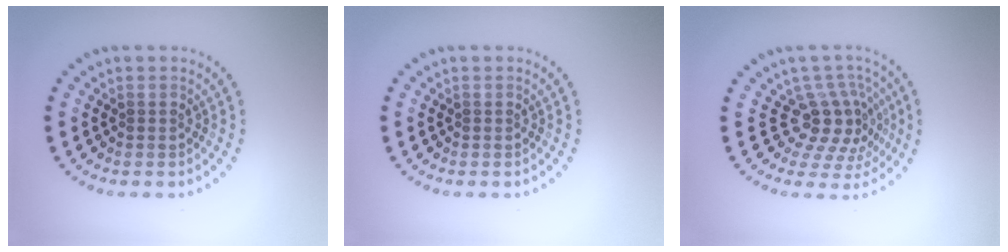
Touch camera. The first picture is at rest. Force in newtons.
{"total": 0.0}
{"total": 4.4, "press": 3.1, "slide": 3.1}